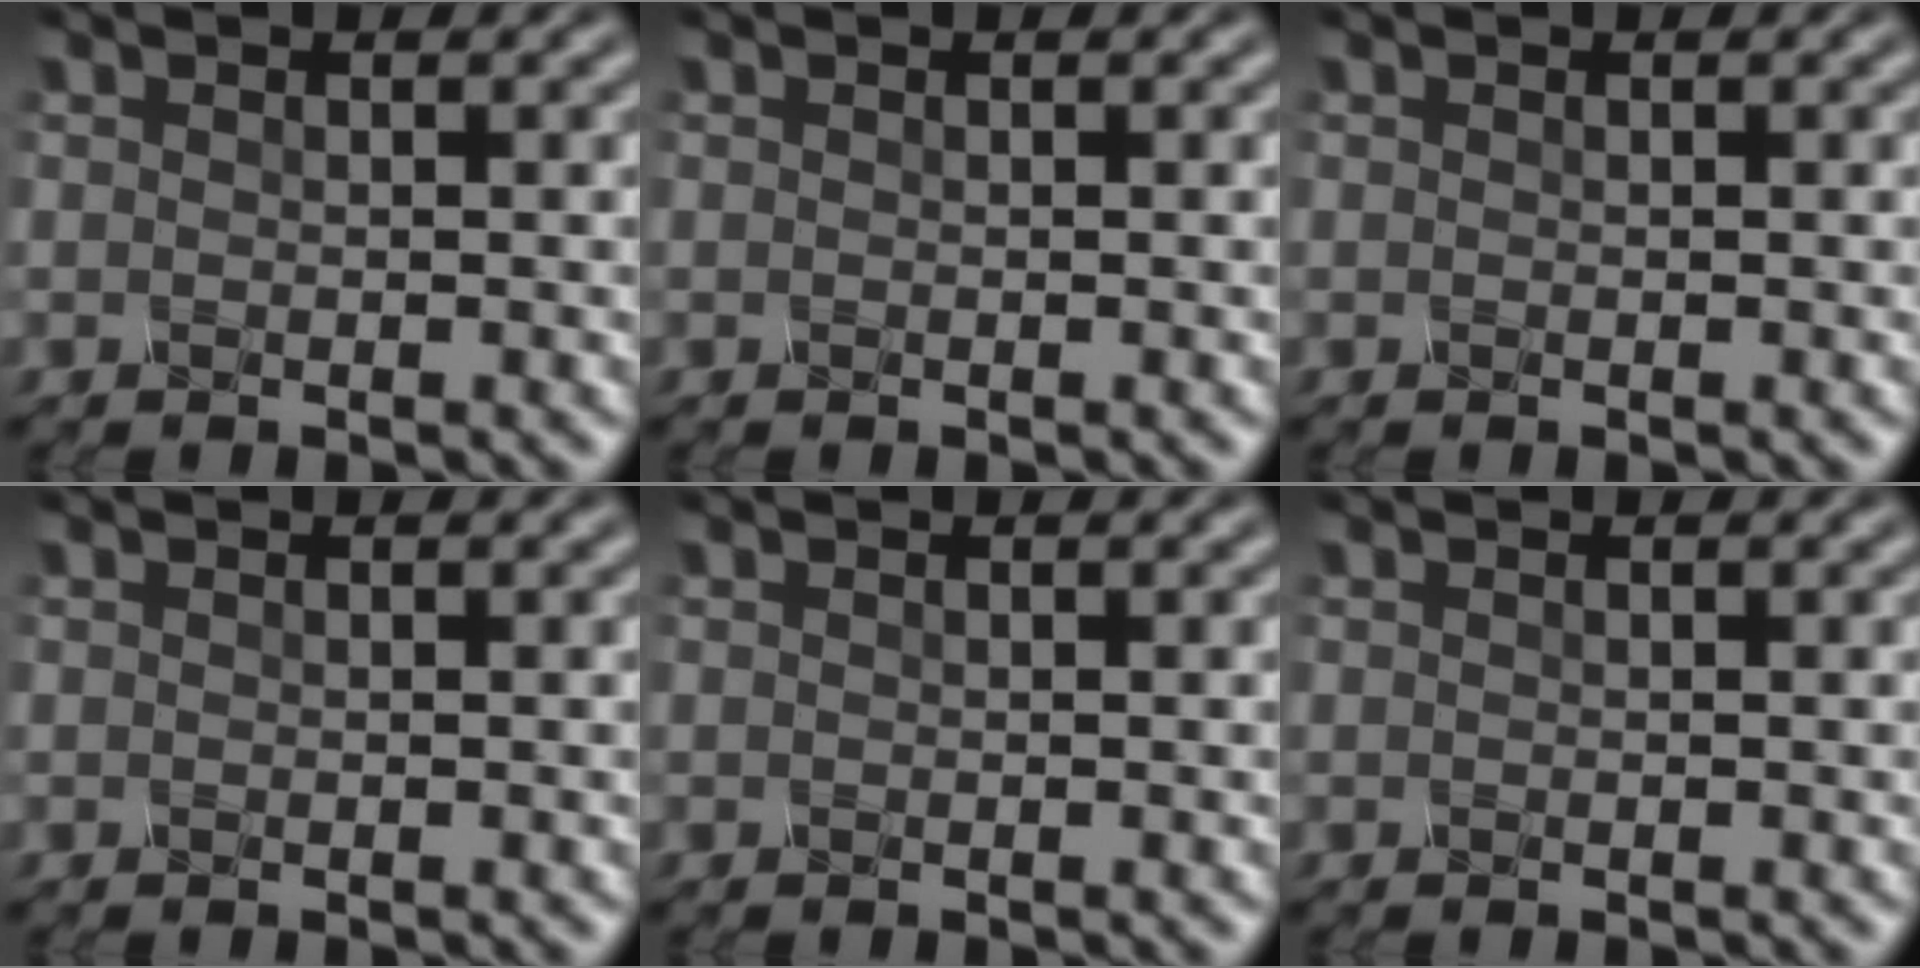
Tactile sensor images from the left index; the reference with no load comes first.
{"total": 0.0}
{"total": 0.0}
{"total": 0.0}
{"total": 0.0}
{"total": 0.0}